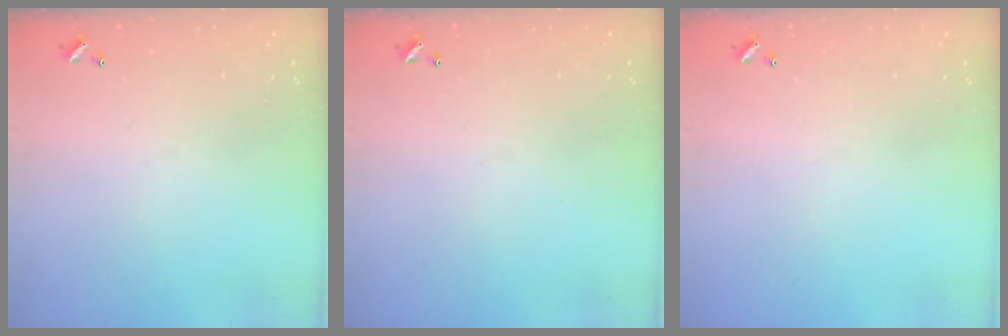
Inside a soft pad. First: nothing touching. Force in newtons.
{"total": 0.0}
{"total": 0.0}